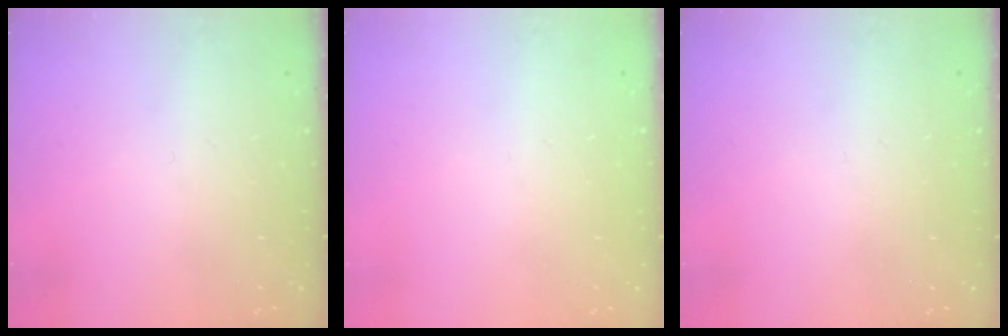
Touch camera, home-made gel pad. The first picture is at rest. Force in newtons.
{"total": 0.0}
{"total": 0.0}